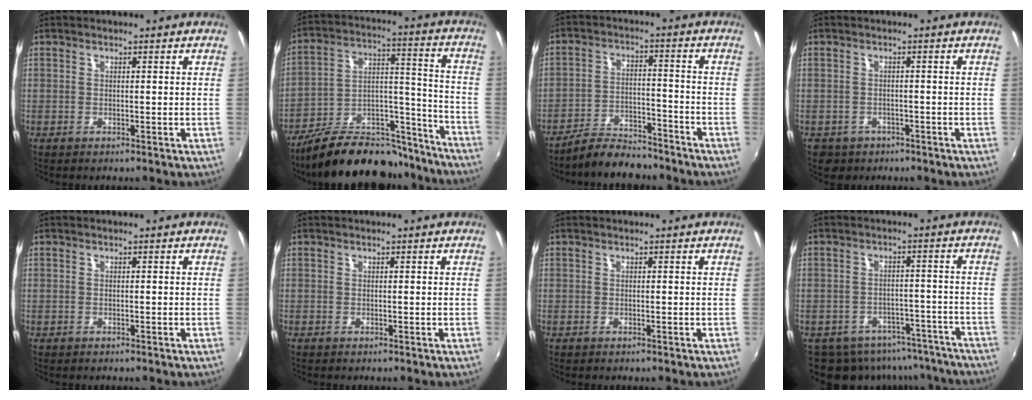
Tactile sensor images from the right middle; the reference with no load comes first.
{"total": 23.8, "force": [-19.5, 8.7, 10.5], "torque": [-0.174, 0.042, -0.281]}
{"total": 8.6, "force": [-7.9, 2.4, 2.6], "torque": [-0.069, 0.011, -0.125]}
{"total": 4.1, "force": [-1.9, 3.5, 1.0], "torque": [-0.031, -0.005, -0.024]}
{"total": 0.0}
{"total": 0.0}
{"total": 0.0}
{"total": 16.3, "force": [-13.0, 8.4, 5.1], "torque": [-0.114, 0.015, -0.151]}